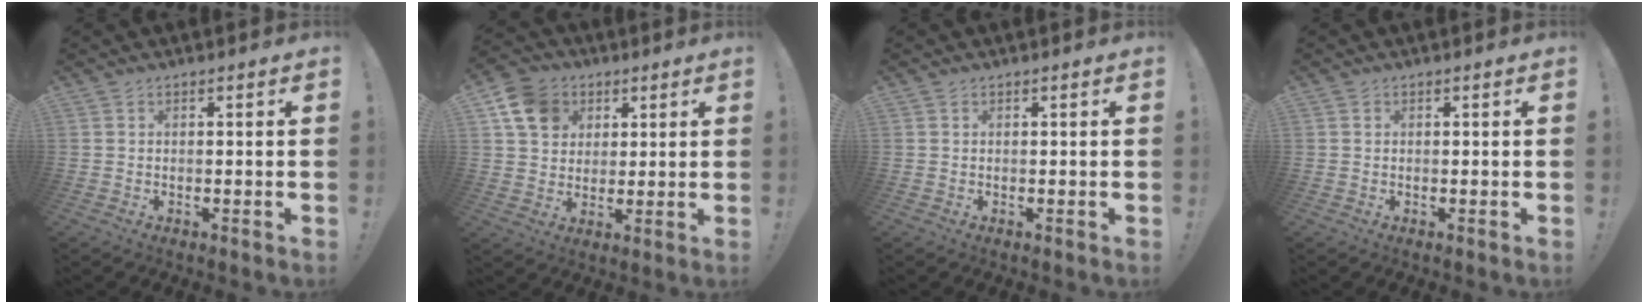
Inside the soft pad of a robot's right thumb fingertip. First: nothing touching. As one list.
[{"total": 11.9, "force": [5.0, 9.6, 5.0], "torque": [-0.073, -0.018, 0.101]}, {"total": 0.0}, {"total": 0.0}]